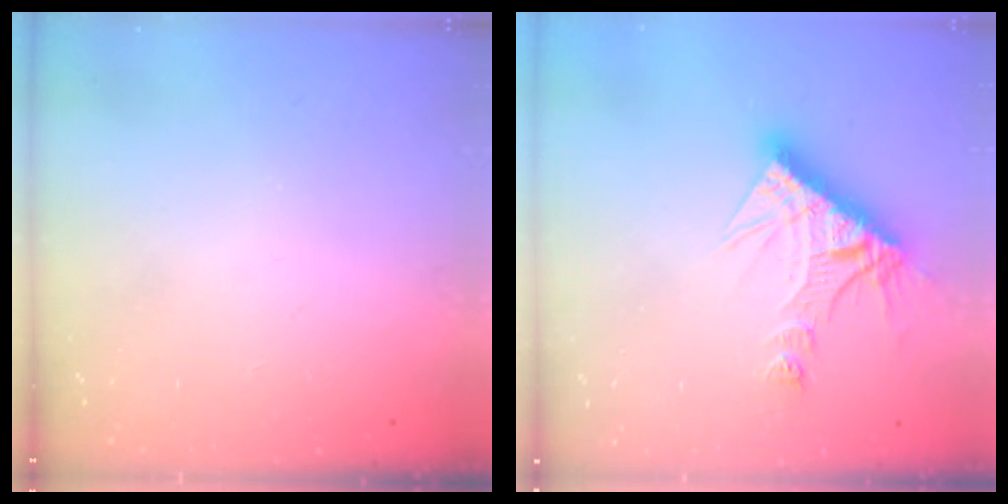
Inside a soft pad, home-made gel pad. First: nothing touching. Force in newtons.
{"total": 13.5, "press": 13.5, "slide": 1.1}